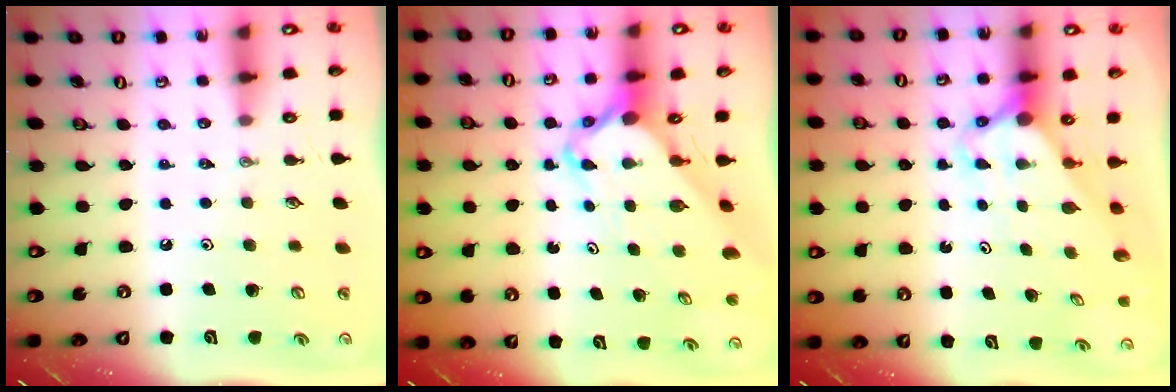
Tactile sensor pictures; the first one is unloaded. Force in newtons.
{"total": 4.8, "press": 4.7, "slide": 0.5}
{"total": 3.0, "press": 3.0, "slide": 0.3}